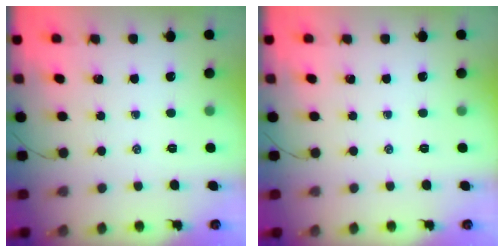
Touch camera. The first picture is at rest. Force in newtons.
{"total": 0.0}